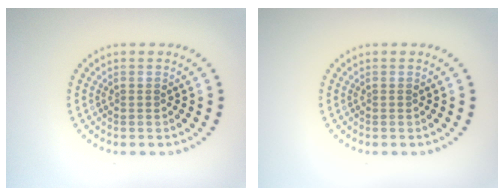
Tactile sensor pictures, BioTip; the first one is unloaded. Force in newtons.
{"total": 0.0}